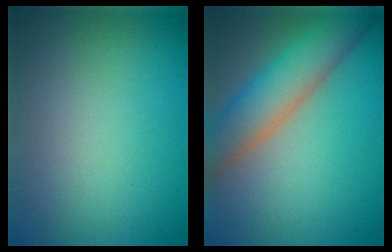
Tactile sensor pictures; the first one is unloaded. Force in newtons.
{"total": 6.4, "press": 6.4, "slide": 0.2}